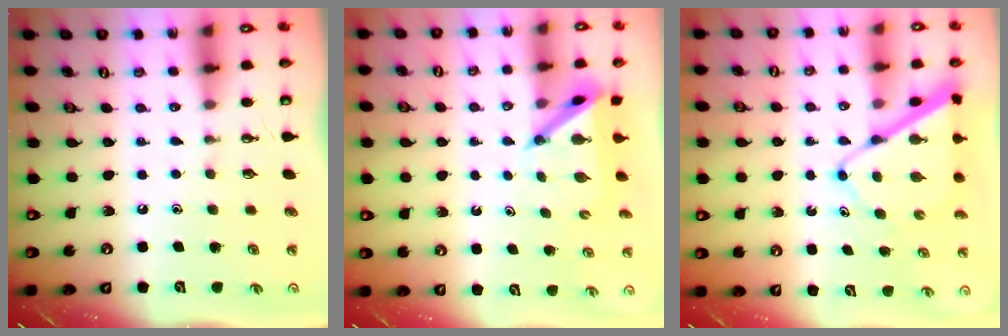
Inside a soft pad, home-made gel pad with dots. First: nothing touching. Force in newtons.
{"total": 5.1, "press": 5.0, "slide": 0.3}
{"total": 9.7, "press": 9.7, "slide": 0.9}